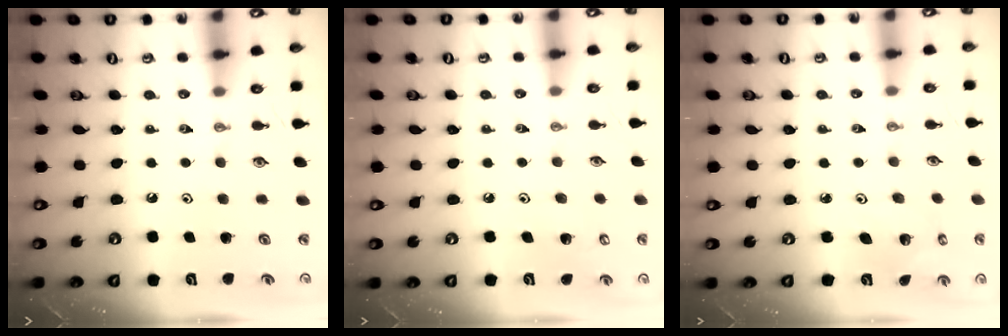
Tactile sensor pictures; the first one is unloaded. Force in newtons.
{"total": 3.8, "press": 3.8, "slide": 0.3}
{"total": 3.6, "press": 3.6, "slide": 0.4}